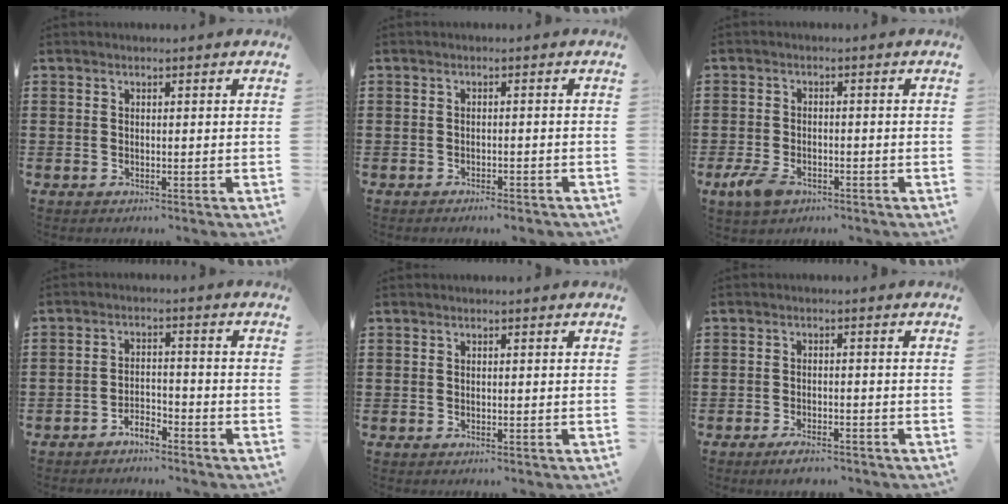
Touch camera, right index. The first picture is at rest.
{"total": 1.4, "force": [-1.3, 0.0, 0.3], "torque": [-0.010, -0.002, -0.026]}
{"total": 3.6, "force": [-2.1, 1.8, 2.3], "torque": [-0.061, -0.004, -0.043]}
{"total": 3.0, "force": [-2.8, 0.6, 0.7], "torque": [-0.019, 0.008, -0.058]}
{"total": 0.0}
{"total": 2.4, "force": [-2.2, 0.4, 0.8], "torque": [-0.018, 0.003, -0.044]}